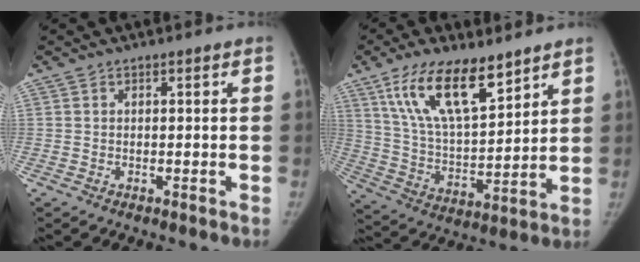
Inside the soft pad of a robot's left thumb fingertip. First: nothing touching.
{"total": 16.6, "force": [10.4, 6.2, 11.4], "torque": [-0.178, -0.046, 0.203]}